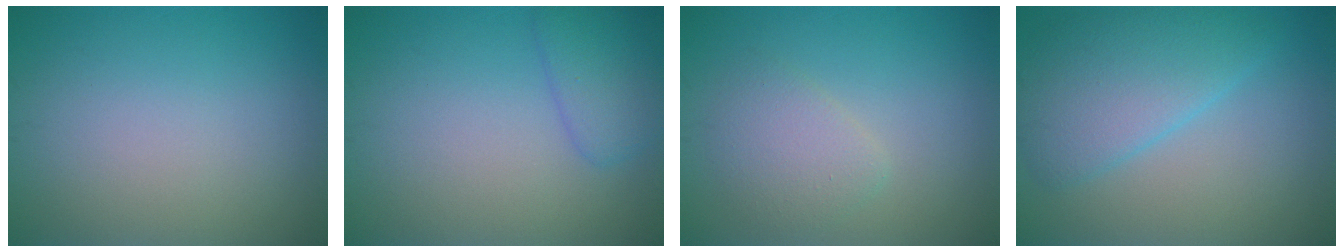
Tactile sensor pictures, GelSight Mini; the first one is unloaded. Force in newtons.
{"total": 2.7, "press": 2.7, "slide": 0.2}
{"total": 2.5, "press": 2.5, "slide": 0.1}
{"total": 5.2, "press": 5.2, "slide": 0.1}